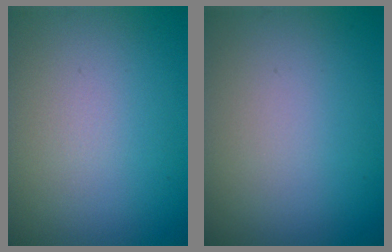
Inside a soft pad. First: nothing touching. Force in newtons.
{"total": 0.0}